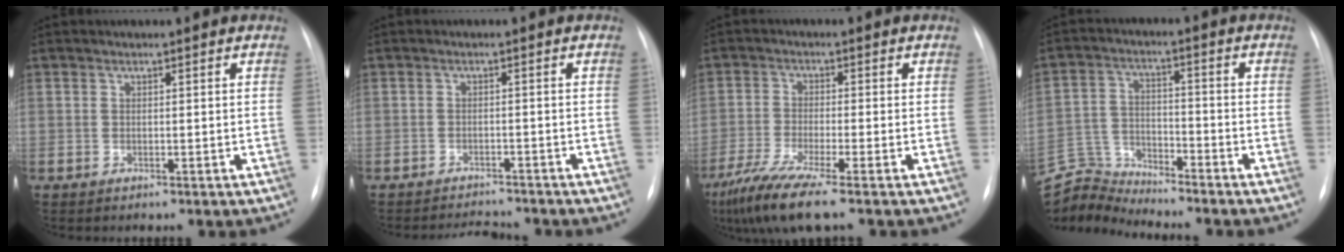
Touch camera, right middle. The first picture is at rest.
{"total": 4.2, "force": [-4.1, 0.4, 0.2], "torque": [-0.004, -0.004, -0.062]}
{"total": 8.5, "force": [-6.2, -0.4, 5.9], "torque": [-0.114, -0.028, -0.112]}
{"total": 7.7, "force": [-7.5, -0.9, -1.5], "torque": [0.020, 0.013, -0.142]}